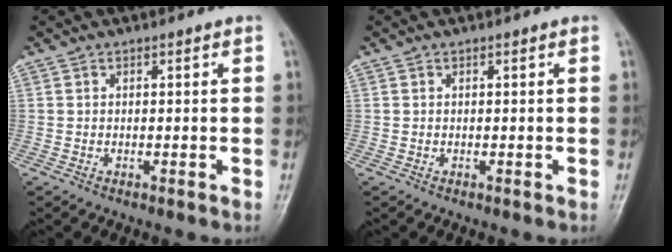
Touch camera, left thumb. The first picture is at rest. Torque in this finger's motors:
{"motor_torque": [-0.06, 0.07, -0.14, 0.01, 0.00]}